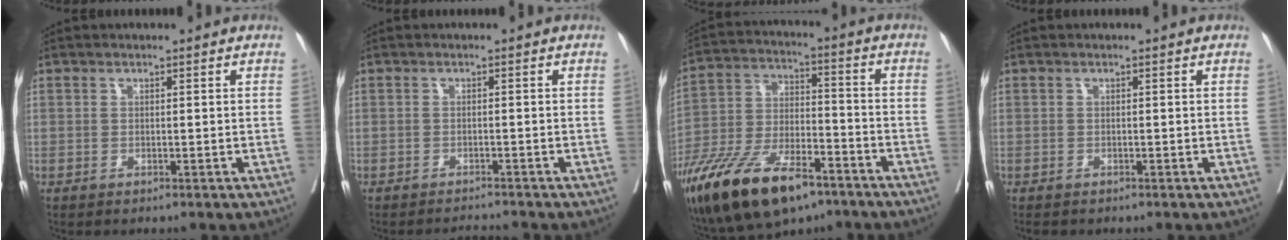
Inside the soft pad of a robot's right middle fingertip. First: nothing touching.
{"total": 1.5, "force": [-1.4, -0.5, -0.3], "torque": [0.003, -0.011, -0.018]}
{"total": 19.8, "force": [-13.1, 7.0, 13.1], "torque": [-0.270, -0.020, -0.236]}
{"total": 1.0, "force": [-0.9, 0.4, 0.3], "torque": [-0.010, -0.003, -0.015]}